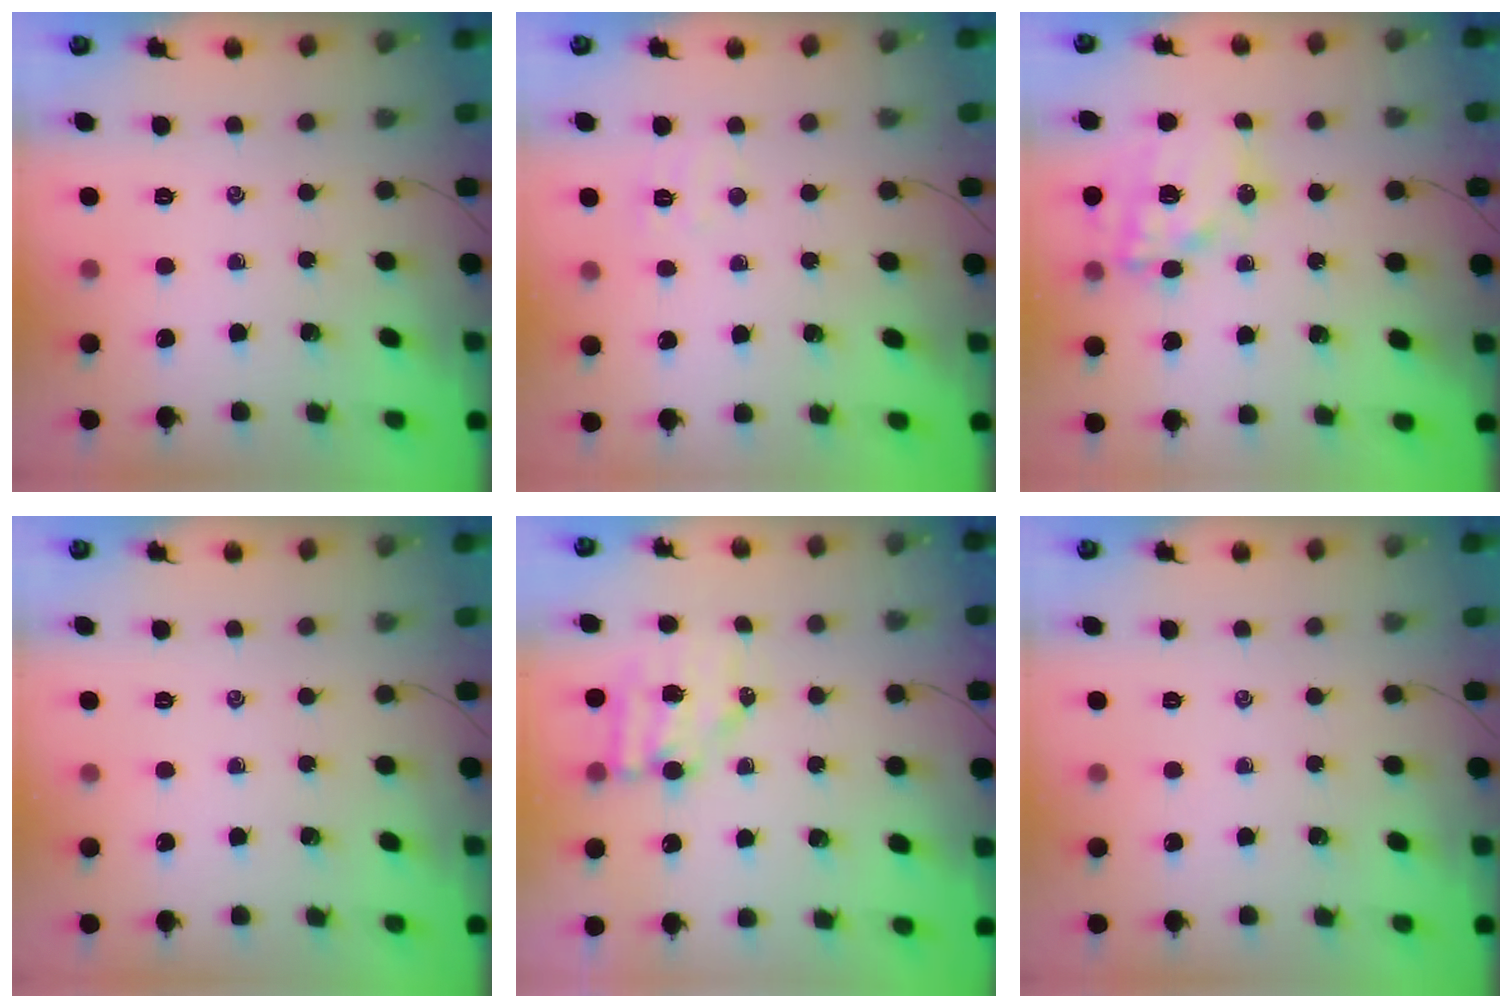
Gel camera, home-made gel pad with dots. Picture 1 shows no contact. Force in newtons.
{"total": 5.0, "press": 4.8, "slide": 1.1}
{"total": 17.0, "press": 16.5, "slide": 3.9}
{"total": 0.0}
{"total": 7.8, "press": 7.8, "slide": 0.8}
{"total": 0.0}